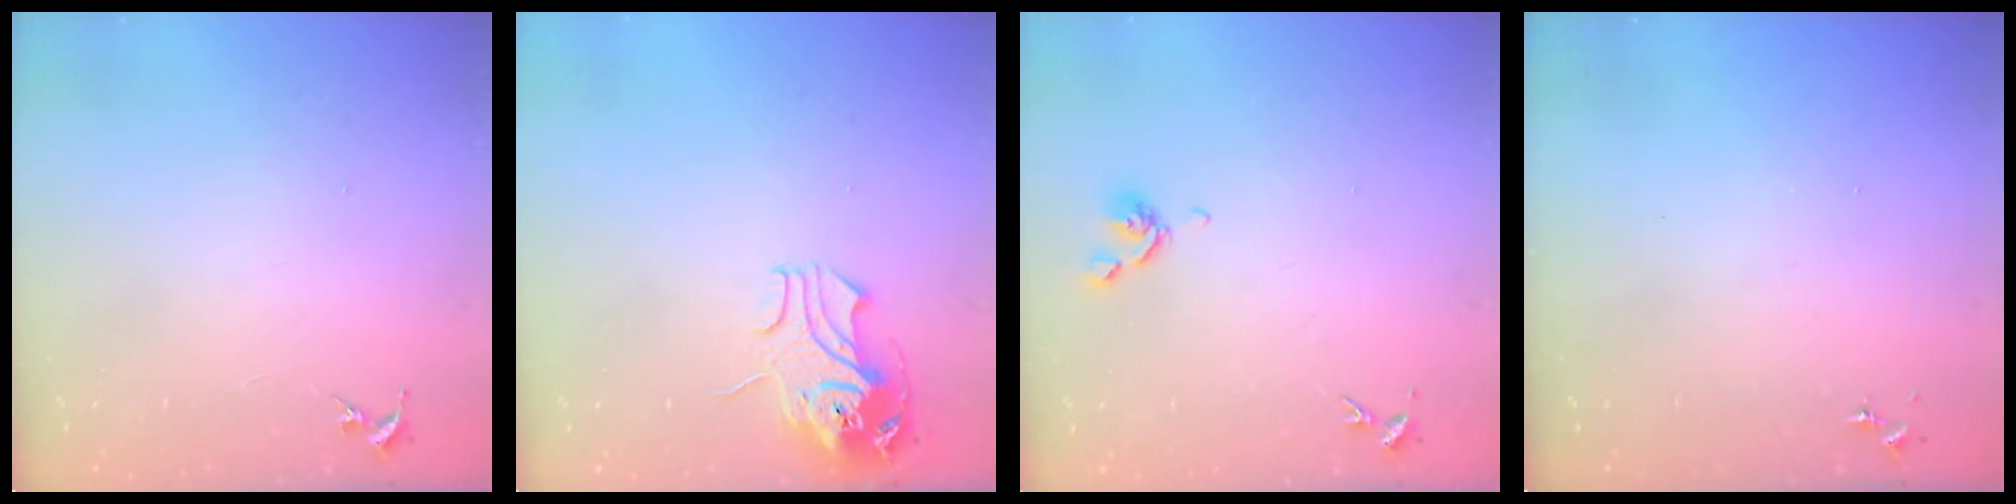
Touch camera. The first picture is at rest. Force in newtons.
{"total": 11.0, "press": 10.9, "slide": 1.5}
{"total": 6.7, "press": 6.6, "slide": 1.5}
{"total": 0.0}